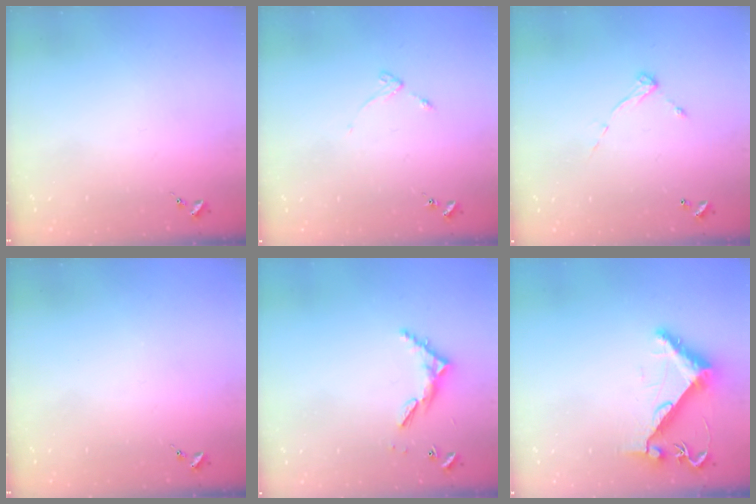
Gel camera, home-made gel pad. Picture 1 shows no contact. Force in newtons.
{"total": 4.7, "press": 4.6, "slide": 0.6}
{"total": 6.2, "press": 6.2, "slide": 0.3}
{"total": 0.0}
{"total": 6.3, "press": 6.3, "slide": 0.5}
{"total": 8.4, "press": 8.4, "slide": 0.4}